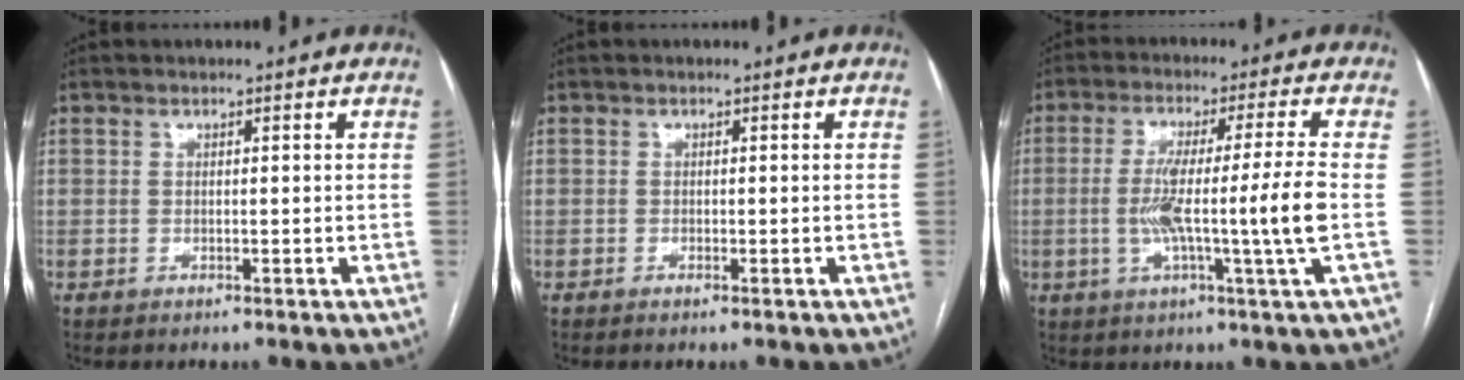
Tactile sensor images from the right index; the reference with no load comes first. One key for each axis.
{"total": 0.5, "fx": -0.4, "fy": 0.0, "fz": 0.3, "tx": -0.006, "ty": 0.000, "tz": -0.005}
{"total": 11.4, "fx": -1.6, "fy": -1.7, "fz": 11.2, "tx": -0.200, "ty": -0.005, "tz": -0.029}